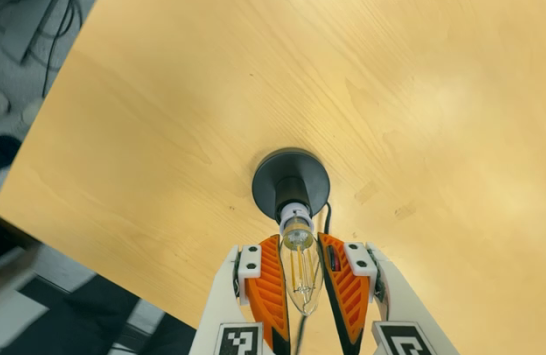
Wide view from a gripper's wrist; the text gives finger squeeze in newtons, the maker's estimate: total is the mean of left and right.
{"total": 11.9, "left": 11.0, "right": 12.8}